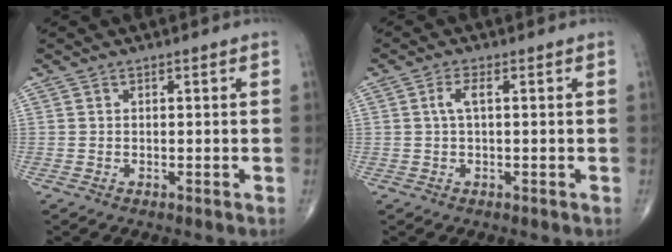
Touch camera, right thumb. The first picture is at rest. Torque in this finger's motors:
{"motor_torque": [-0.04, -0.03, 0.21, 0.10, 0.08]}